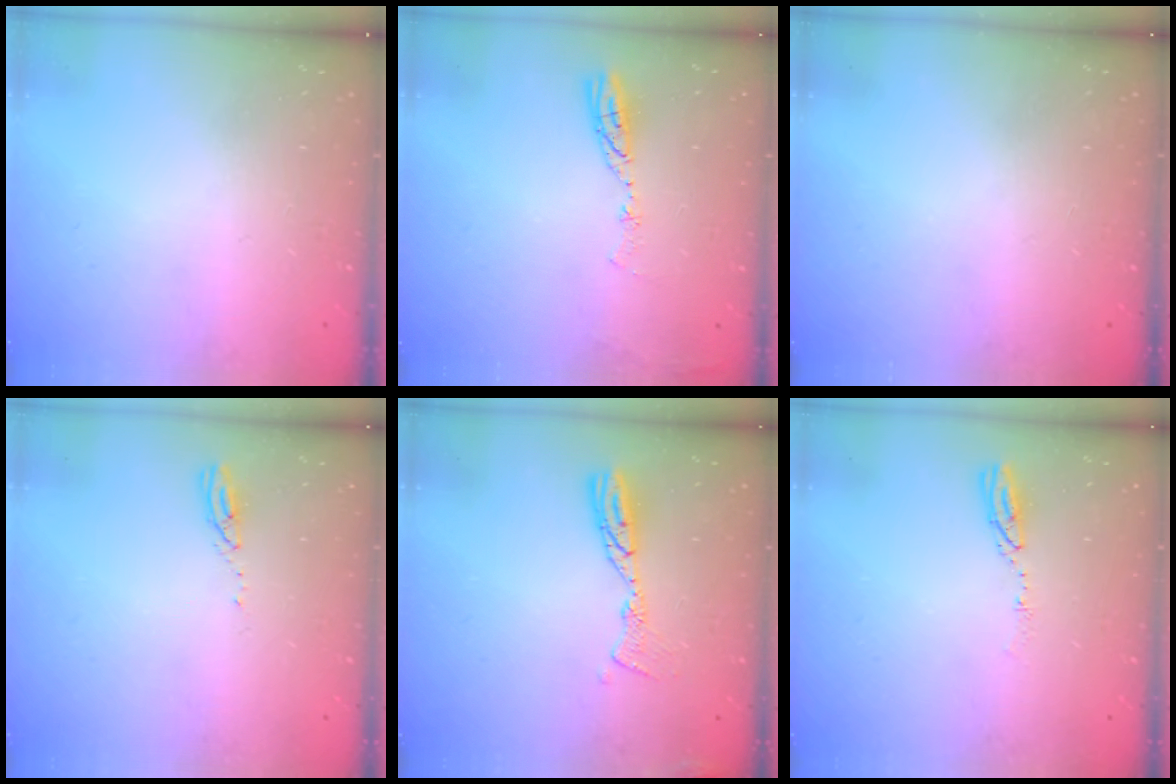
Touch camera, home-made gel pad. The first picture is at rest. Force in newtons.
{"total": 5.9, "press": 5.8, "slide": 0.7}
{"total": 0.0}
{"total": 3.1, "press": 3.1, "slide": 0.3}
{"total": 9.7, "press": 9.7, "slide": 0.9}
{"total": 3.5, "press": 3.5, "slide": 0.3}